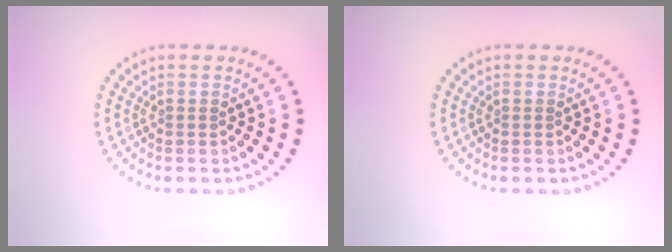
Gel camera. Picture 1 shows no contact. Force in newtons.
{"total": 0.0}